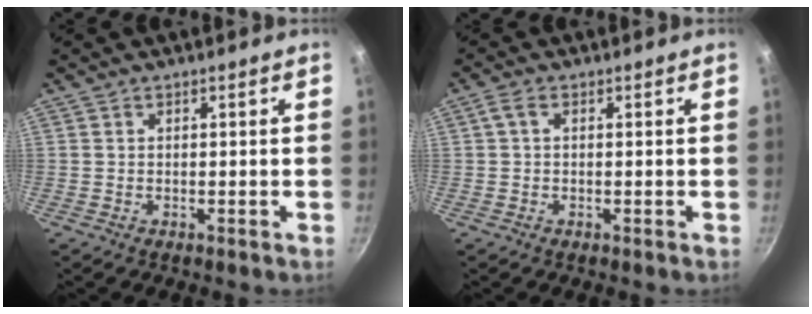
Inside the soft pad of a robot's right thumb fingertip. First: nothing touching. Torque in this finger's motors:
{"motor_torque": [0.19, 0.00, 0.36, 0.44, 0.10]}